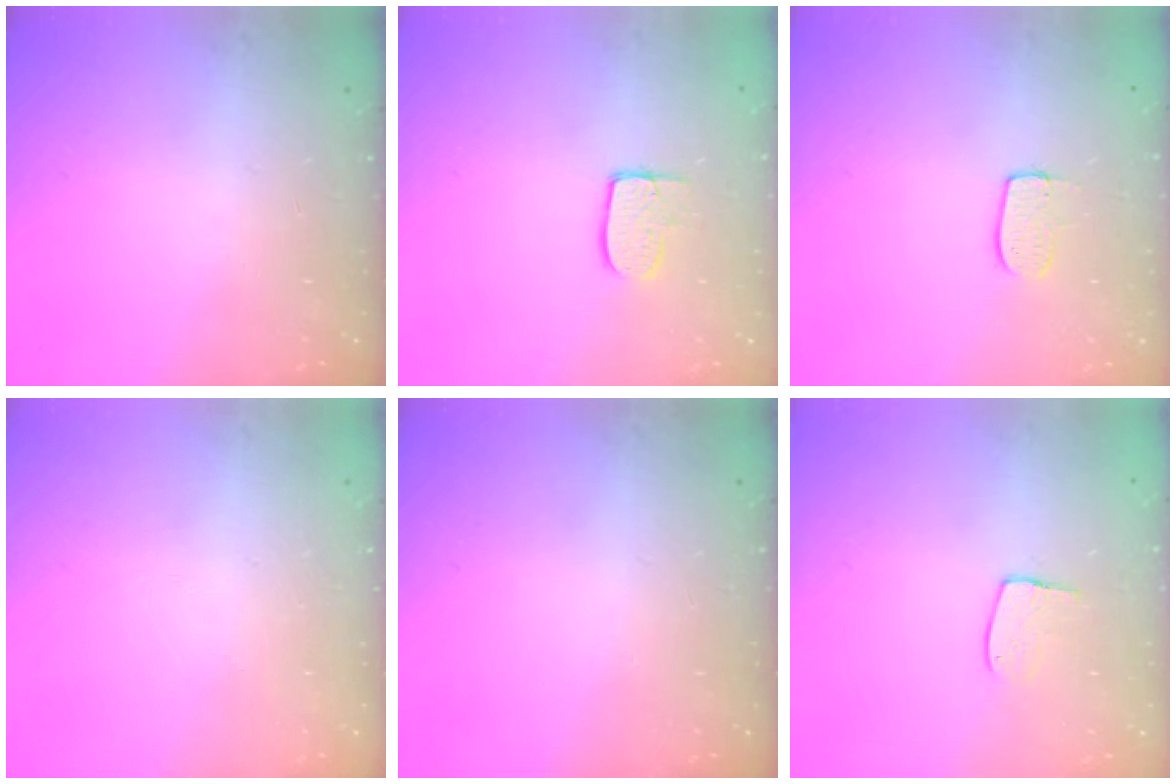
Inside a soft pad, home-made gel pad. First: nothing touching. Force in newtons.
{"total": 6.7, "press": 6.7, "slide": 0.4}
{"total": 6.3, "press": 6.3, "slide": 0.1}
{"total": 0.0}
{"total": 0.0}
{"total": 7.5, "press": 7.5, "slide": 0.4}